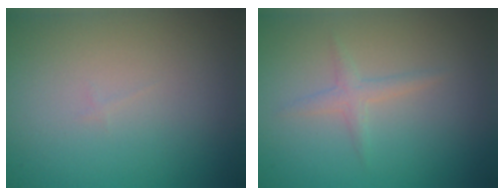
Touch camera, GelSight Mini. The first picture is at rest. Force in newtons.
{"total": 1.3, "press": 1.3, "slide": 0.0}